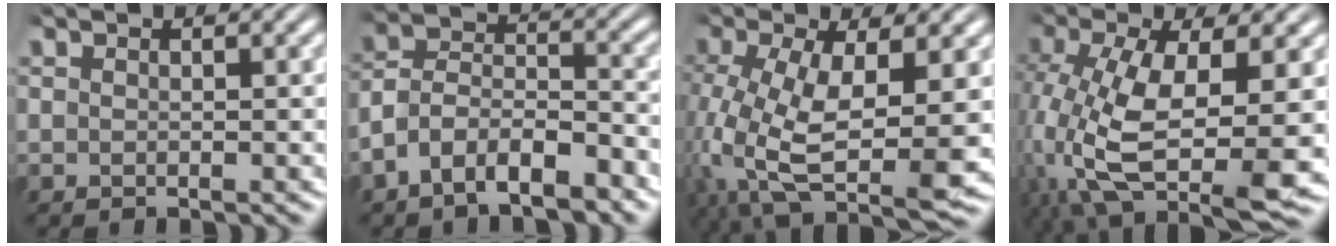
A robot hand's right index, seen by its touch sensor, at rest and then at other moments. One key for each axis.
{"total": 8.5, "fx": -4.3, "fy": 6.6, "fz": 3.2, "tx": -0.086, "ty": -0.027, "tz": -0.081}
{"total": 9.3, "fx": -2.5, "fy": 5.2, "fz": 7.3, "tx": -0.168, "ty": -0.056, "tz": -0.011}
{"total": 10.3, "fx": -2.8, "fy": 5.3, "fz": 8.4, "tx": -0.191, "ty": -0.055, "tz": -0.016}